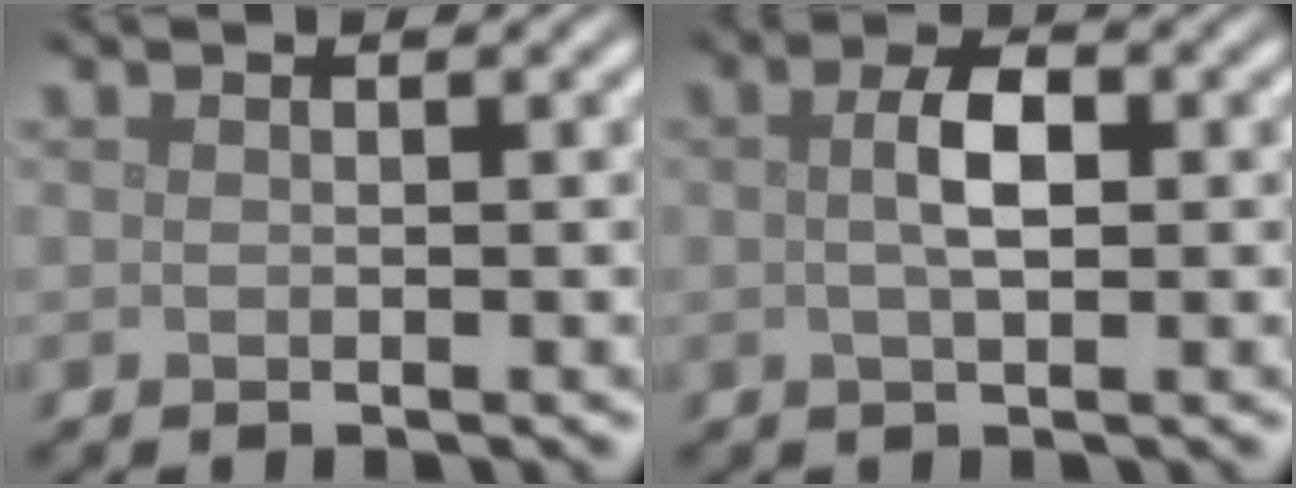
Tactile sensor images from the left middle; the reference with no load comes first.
{"total": 2.9, "force": [0.3, 1.1, 2.6], "torque": [-0.052, 0.004, 0.001]}